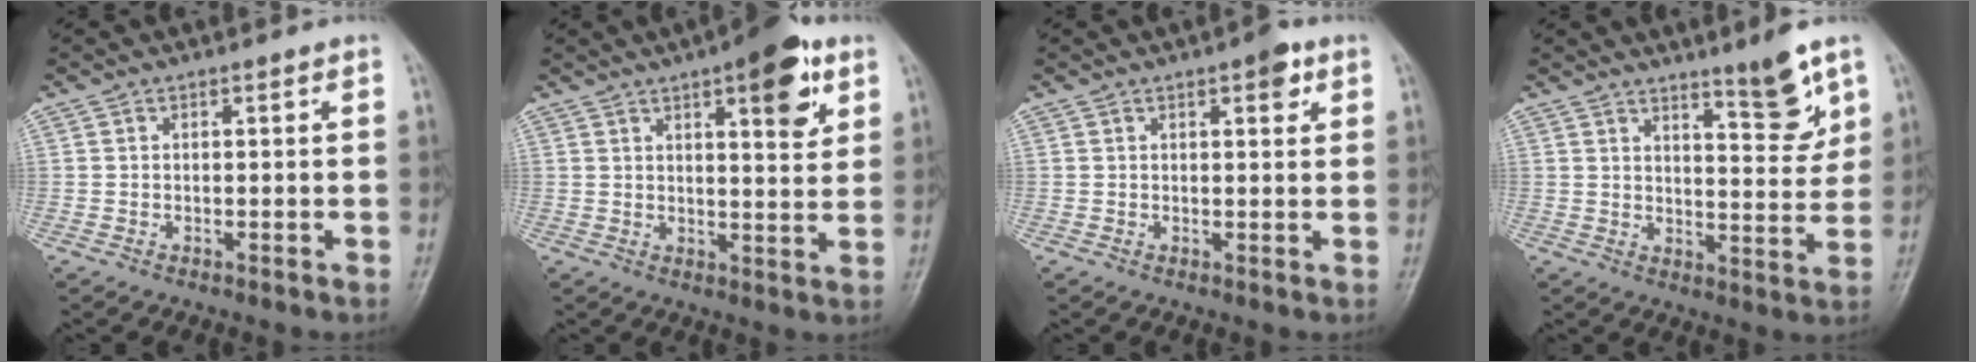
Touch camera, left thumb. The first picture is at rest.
{"total": 10.7, "force": [5.3, 3.6, 8.5], "torque": [-0.093, -0.020, 0.068]}
{"total": 3.3, "force": [1.7, 1.3, 2.5], "torque": [-0.024, -0.003, 0.019]}
{"total": 8.0, "force": [5.5, 1.5, 5.6], "torque": [-0.068, -0.048, 0.085]}